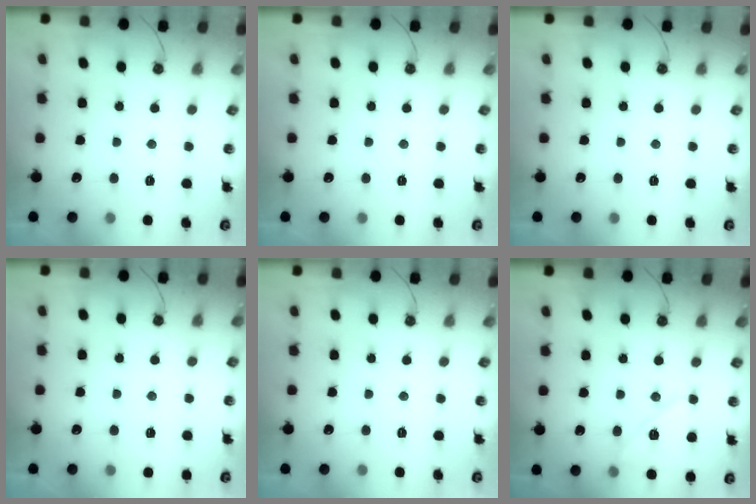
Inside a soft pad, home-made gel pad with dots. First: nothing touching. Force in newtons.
{"total": 0.0}
{"total": 0.0}
{"total": 2.5, "press": 2.4, "slide": 0.8}
{"total": 0.0}
{"total": 11.8, "press": 11.8, "slide": 0.9}